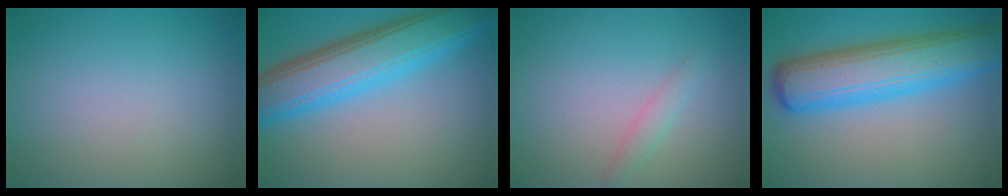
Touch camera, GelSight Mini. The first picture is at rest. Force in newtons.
{"total": 8.6, "press": 8.6, "slide": 0.1}
{"total": 1.3, "press": 1.3, "slide": 0.0}
{"total": 8.9, "press": 8.9, "slide": 0.2}